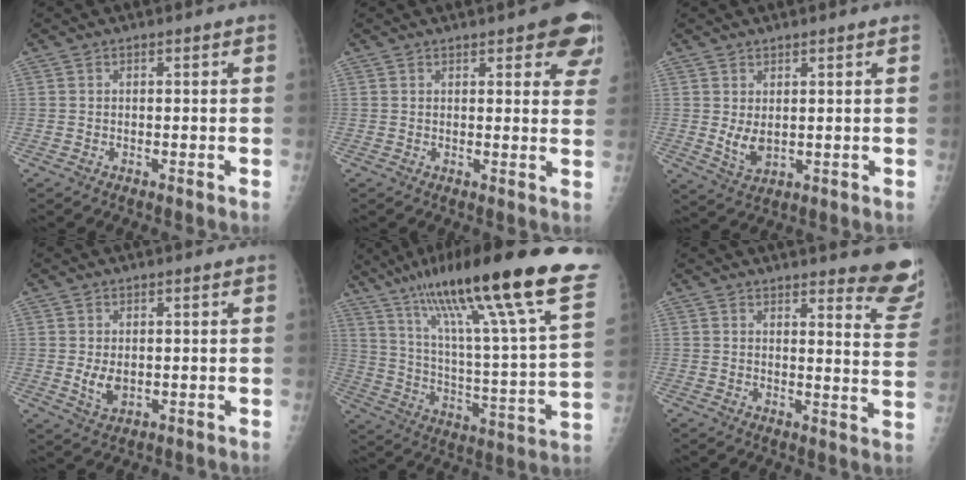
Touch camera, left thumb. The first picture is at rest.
{"total": 9.3, "force": [5.7, 3.3, 6.6], "torque": [-0.042, -0.017, 0.057]}
{"total": 4.3, "force": [1.0, 2.3, 3.5], "torque": [-0.056, -0.017, 0.027]}
{"total": 3.5, "force": [0.3, 2.2, 2.7], "torque": [-0.043, -0.010, 0.014]}
{"total": 32.9, "force": [21.8, 3.8, 24.3], "torque": [-0.362, -0.055, 0.339]}
{"total": 12.3, "force": [11.0, 1.7, 5.2], "torque": [-0.033, -0.098, 0.108]}